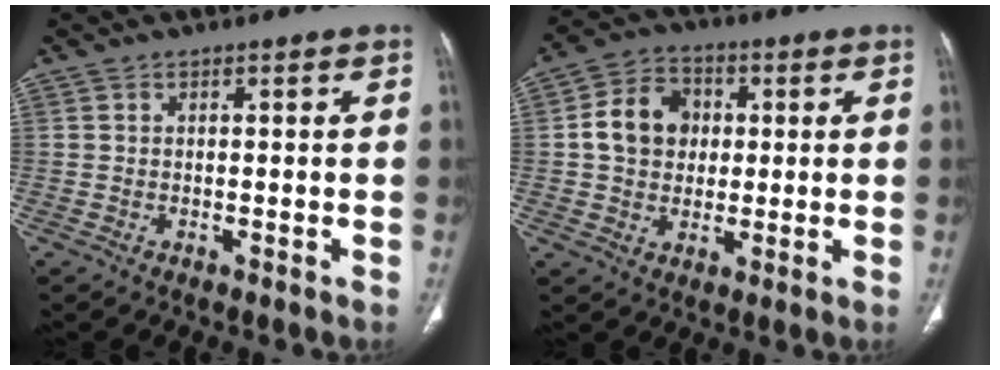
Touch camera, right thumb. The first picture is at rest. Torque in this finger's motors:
{"motor_torque": [-0.68, 0.63, 0.86, -0.41, 0.04]}